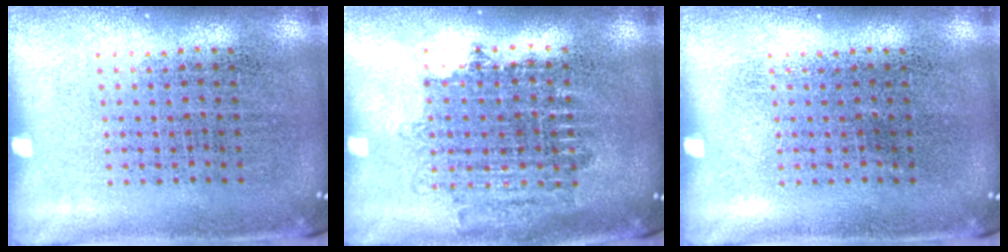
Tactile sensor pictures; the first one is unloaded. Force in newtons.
{"total": 1.8, "press": 1.5, "slide": 1.0}
{"total": 0.0}